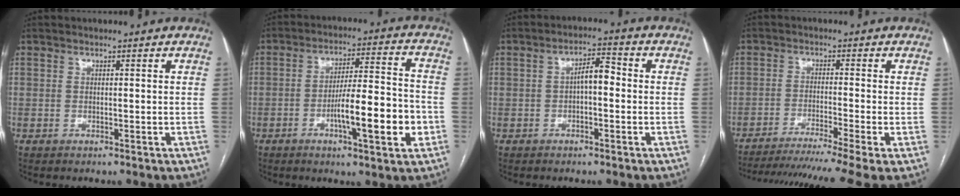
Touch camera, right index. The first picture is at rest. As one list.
[{"total": 12.4, "force": [-3.8, 1.6, 11.7], "torque": [-0.188, 0.007, -0.058]}, {"total": 4.3, "force": [-0.3, 1.6, 4.0], "torque": [-0.065, 0.022, -0.006]}, {"total": 14.8, "force": [-11.8, -1.5, 8.8], "torque": [-0.129, -0.030, -0.183]}]